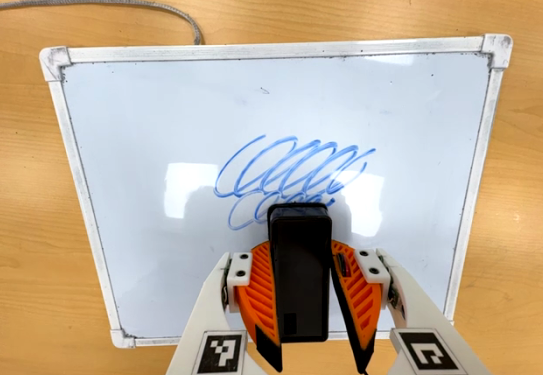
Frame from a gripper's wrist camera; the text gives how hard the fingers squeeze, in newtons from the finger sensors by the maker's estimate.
{"total": 8.6, "left": 7.0, "right": 10.3}